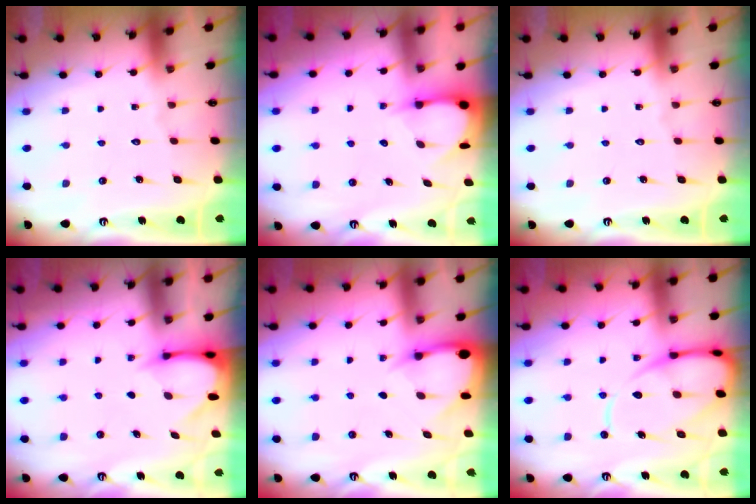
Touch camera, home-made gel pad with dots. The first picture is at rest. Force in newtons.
{"total": 3.4, "press": 3.4, "slide": 0.3}
{"total": 0.0}
{"total": 3.3, "press": 3.2, "slide": 0.3}
{"total": 3.1, "press": 3.1, "slide": 0.3}
{"total": 12.0, "press": 11.9, "slide": 1.4}